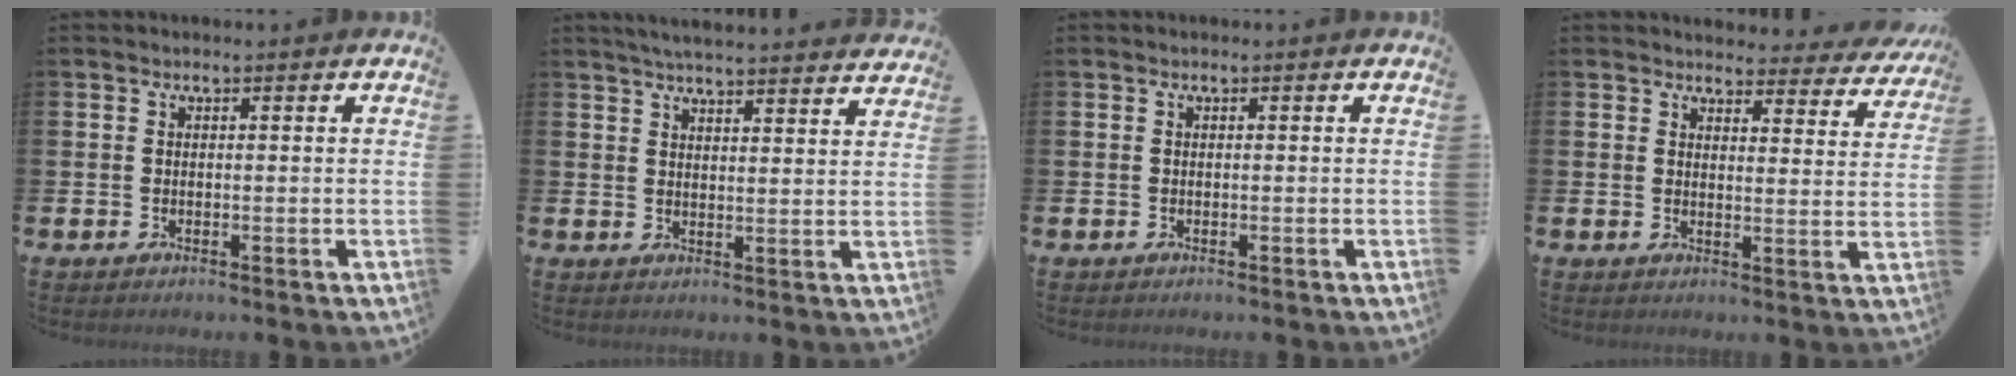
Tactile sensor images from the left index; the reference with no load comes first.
{"total": 4.8, "force": [4.7, -0.2, 0.7], "torque": [-0.023, -0.027, 0.084]}
{"total": 0.0}
{"total": 3.5, "force": [3.4, 1.0, 0.2], "torque": [-0.009, -0.025, 0.057]}